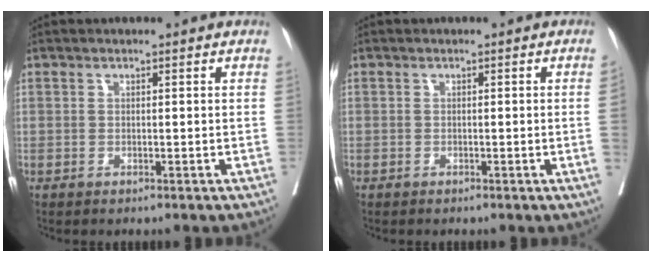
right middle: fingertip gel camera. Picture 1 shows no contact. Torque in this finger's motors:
{"motor_torque": [0.25, -0.46, -0.42, -0.21]}